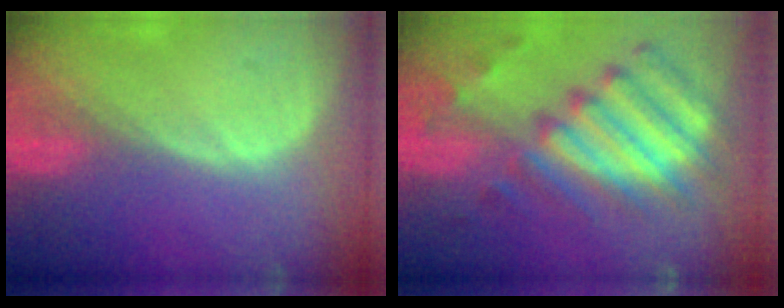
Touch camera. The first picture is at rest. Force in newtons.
{"total": 11.9, "press": 10.4, "slide": 5.7}